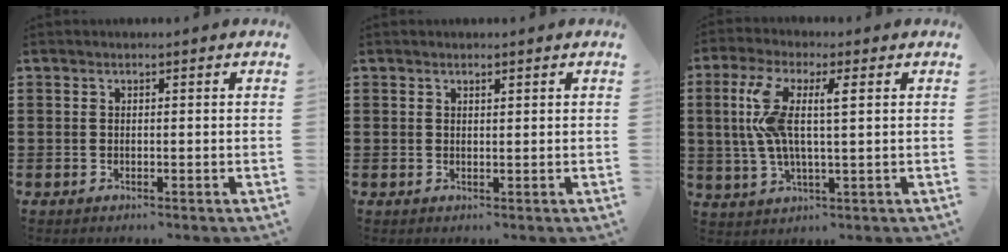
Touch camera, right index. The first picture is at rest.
{"total": 0.6, "force": [0.5, 0.2, 0.3], "torque": [-0.007, 0.000, 0.009]}
{"total": 8.4, "force": [1.6, 2.2, 7.9], "torque": [-0.185, -0.005, 0.016]}